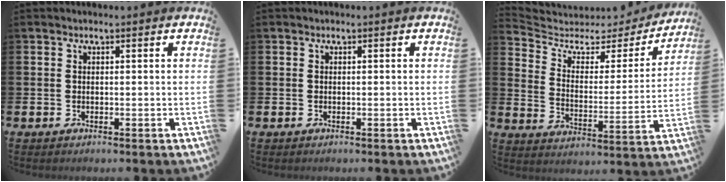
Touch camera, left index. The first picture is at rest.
{"total": 0.0}
{"total": 5.6, "force": [4.5, 2.8, 1.8], "torque": [-0.064, -0.035, 0.068]}